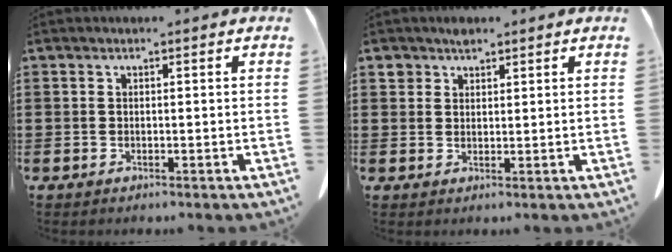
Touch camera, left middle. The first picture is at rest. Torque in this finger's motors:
{"motor_torque": [0.63, 0.66, 0.01, 0.02]}